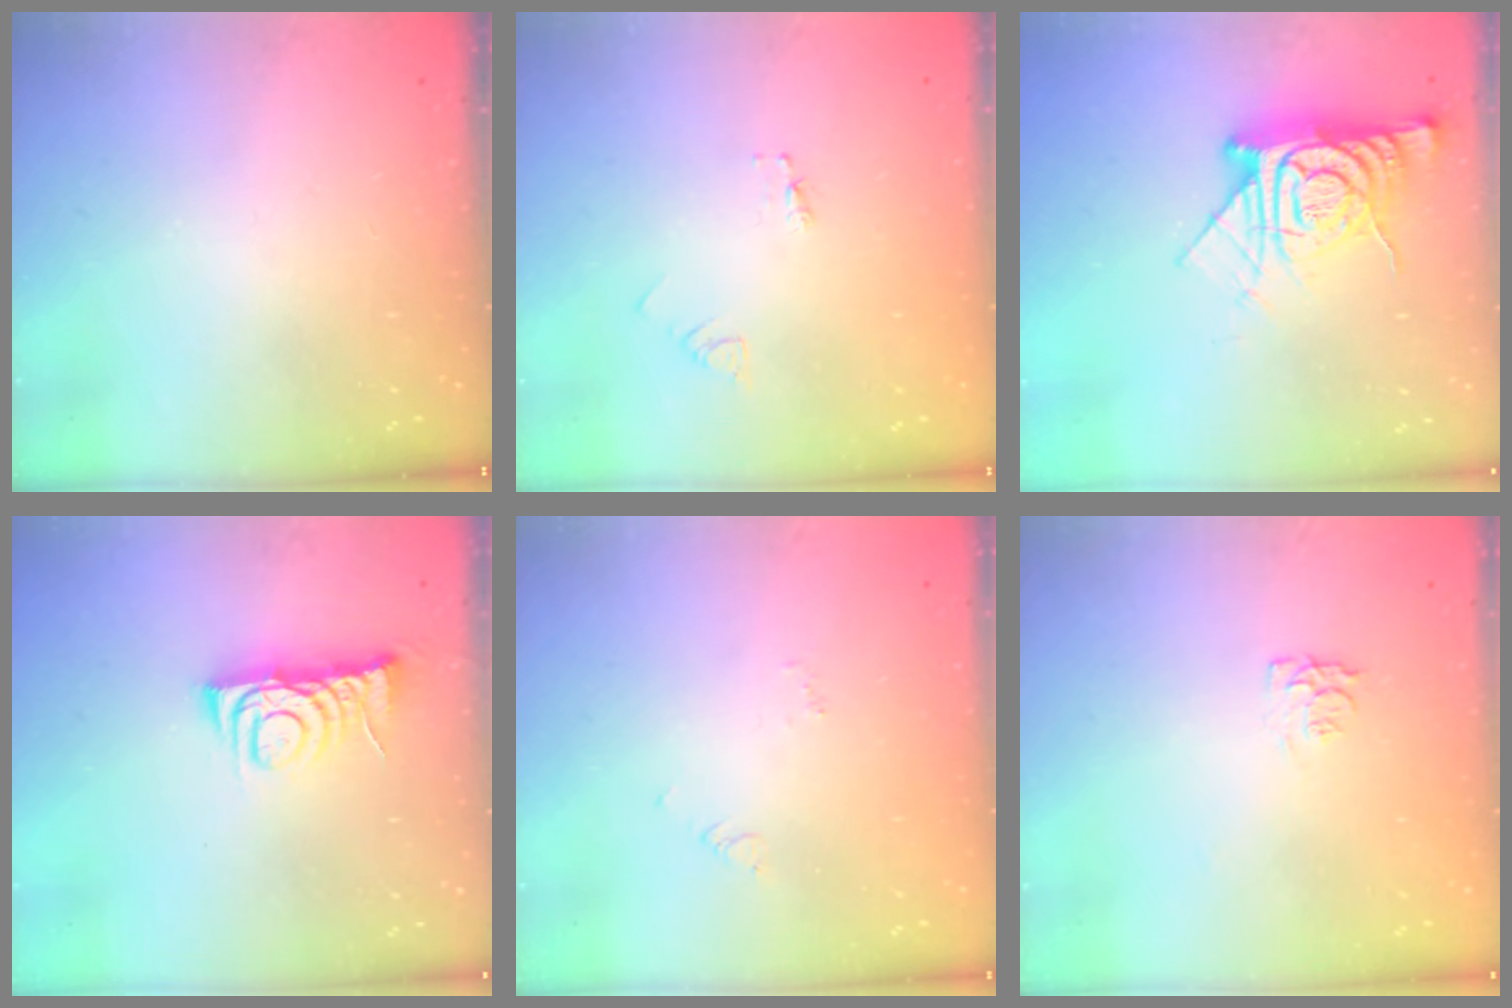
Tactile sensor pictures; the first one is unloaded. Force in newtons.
{"total": 2.1, "press": 2.1, "slide": 0.1}
{"total": 14.6, "press": 14.5, "slide": 1.4}
{"total": 6.8, "press": 6.8, "slide": 0.6}
{"total": 2.7, "press": 2.7, "slide": 0.2}
{"total": 5.0, "press": 4.9, "slide": 0.5}